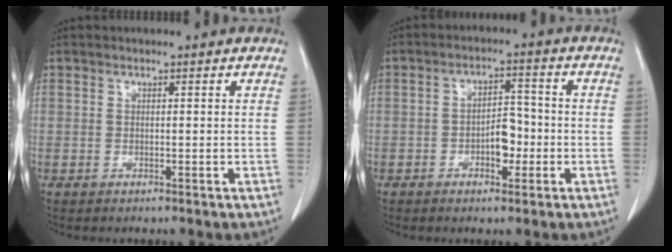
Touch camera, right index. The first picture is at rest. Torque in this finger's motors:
{"motor_torque": [0.10, 0.02, 0.10, 0.02]}